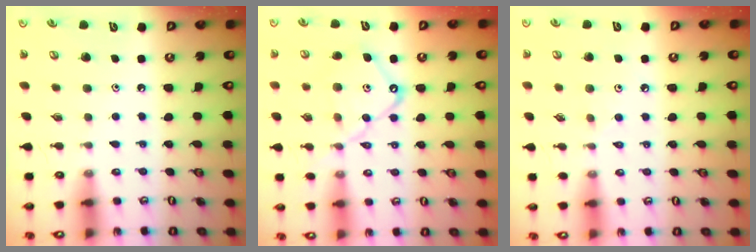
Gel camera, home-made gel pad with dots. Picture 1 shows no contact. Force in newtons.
{"total": 11.6, "press": 11.5, "slide": 1.0}
{"total": 5.4, "press": 5.3, "slide": 1.0}